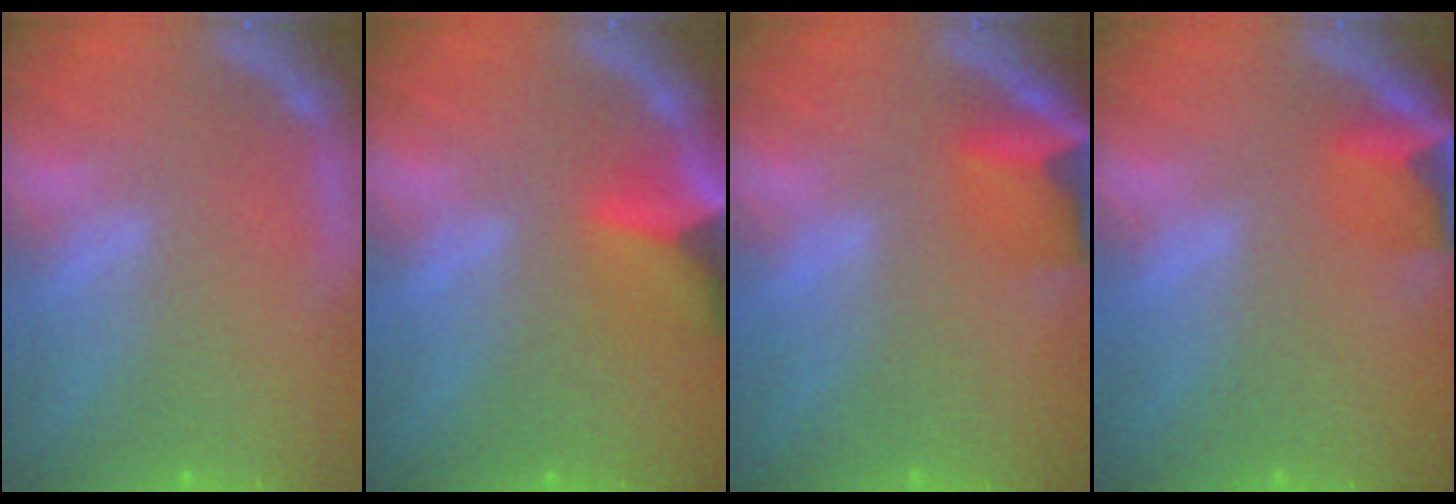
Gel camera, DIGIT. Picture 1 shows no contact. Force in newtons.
{"total": 5.4}
{"total": 5.4}
{"total": 3.9}